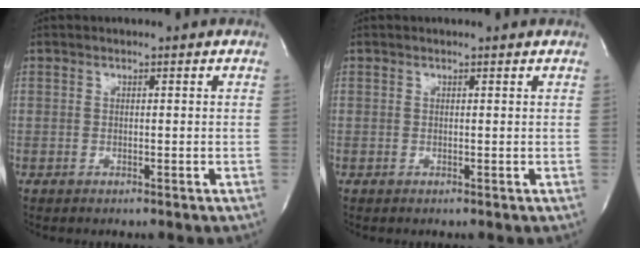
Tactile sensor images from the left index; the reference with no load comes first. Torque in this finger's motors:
{"motor_torque": [0.03, 0.01, -0.12, 0.00]}